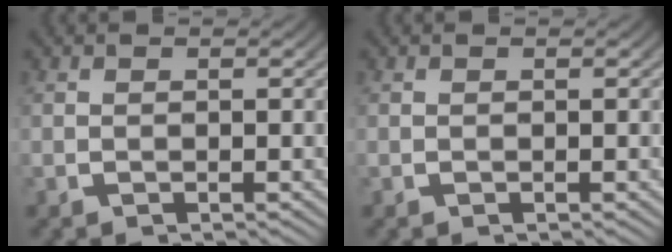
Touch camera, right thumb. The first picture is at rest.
{"total": 0.0}